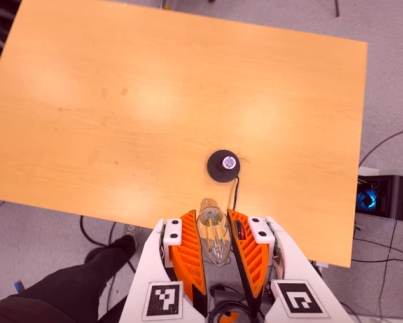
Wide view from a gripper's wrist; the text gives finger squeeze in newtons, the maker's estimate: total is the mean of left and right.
{"total": 10.3, "left": 10.6, "right": 10.1}